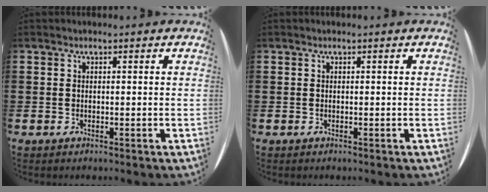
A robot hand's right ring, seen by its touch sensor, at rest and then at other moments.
{"total": 0.0}